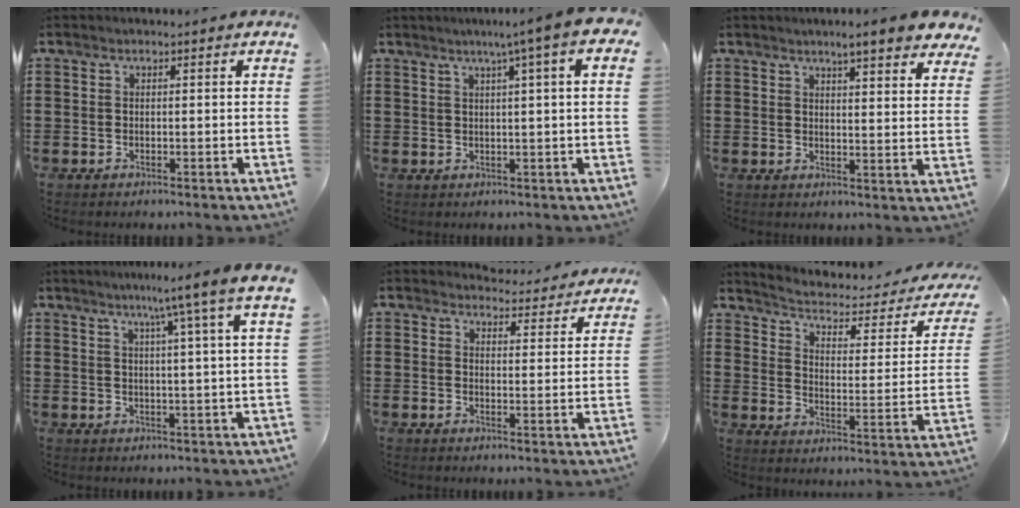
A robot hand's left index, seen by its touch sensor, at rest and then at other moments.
{"total": 5.6, "force": [2.5, -0.5, 5.0], "torque": [-0.091, -0.004, 0.038]}
{"total": 5.0, "force": [4.4, 0.1, 2.5], "torque": [-0.055, -0.012, 0.076]}
{"total": 6.9, "force": [4.2, -1.6, 5.2], "torque": [-0.104, -0.013, 0.063]}
{"total": 4.2, "force": [4.2, 0.5, 0.3], "torque": [-0.014, -0.024, 0.073]}
{"total": 2.8, "force": [1.7, 0.9, 2.0], "torque": [-0.054, -0.020, 0.018]}